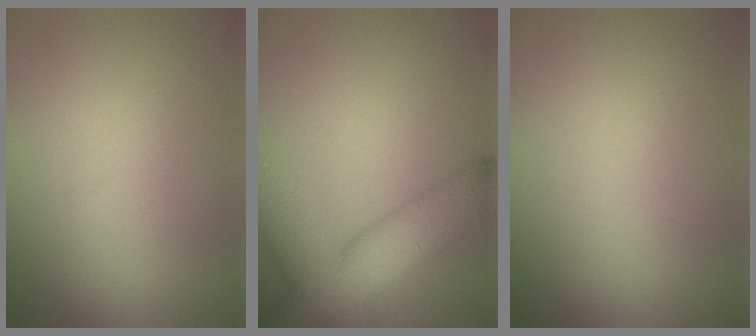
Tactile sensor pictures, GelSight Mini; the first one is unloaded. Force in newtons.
{"total": 12.9, "press": 12.9, "slide": 1.0}
{"total": 0.0}